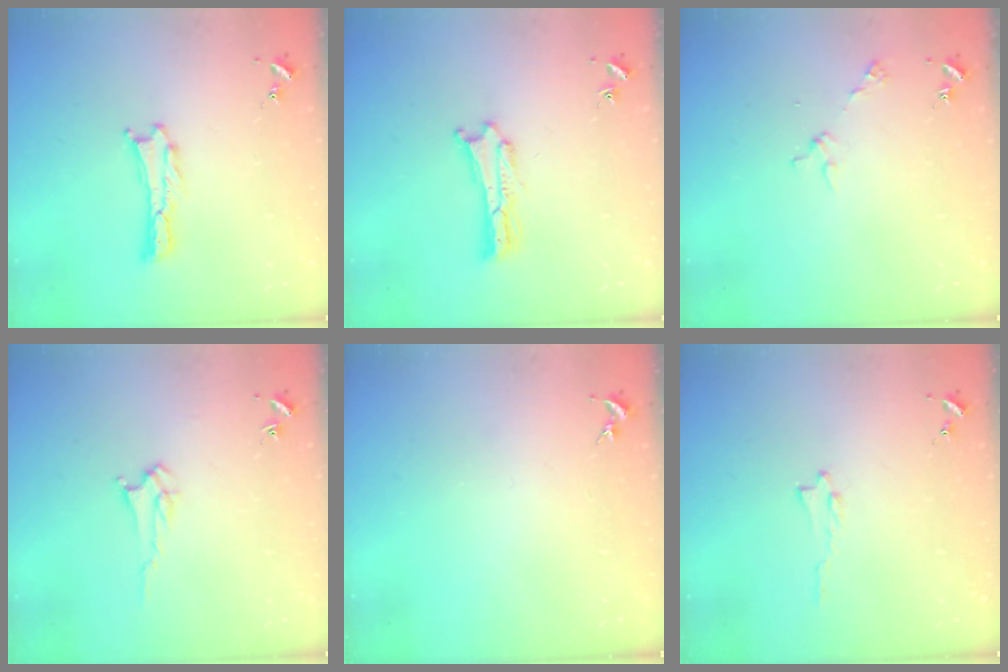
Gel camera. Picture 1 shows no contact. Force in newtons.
{"total": 0.9, "press": 0.9, "slide": 0.2}
{"total": 2.9, "press": 2.9, "slide": 0.2}
{"total": 2.8, "press": 2.8, "slide": 0.4}
{"total": 0.0}
{"total": 0.6, "press": 0.6, "slide": 0.1}